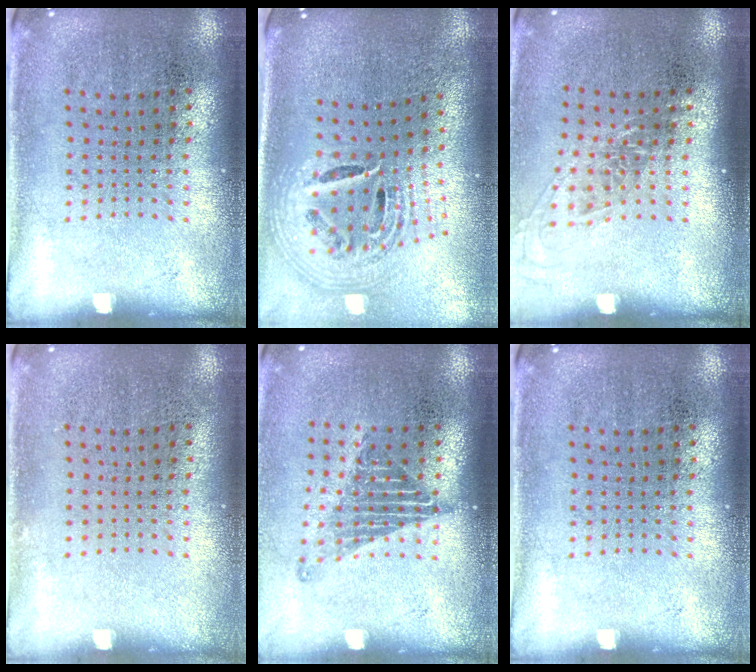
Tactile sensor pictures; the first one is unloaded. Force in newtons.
{"total": 2.8, "press": 1.9, "slide": 2.0}
{"total": 1.3, "press": 1.0, "slide": 0.8}
{"total": 0.0}
{"total": 1.3, "press": 1.1, "slide": 0.7}
{"total": 0.0}